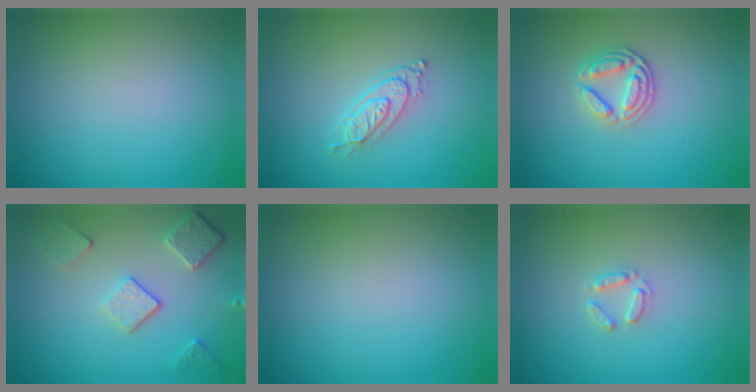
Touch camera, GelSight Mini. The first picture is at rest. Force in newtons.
{"total": 2.7, "press": 2.1, "slide": 1.7}
{"total": 2.6, "press": 2.5, "slide": 0.7}
{"total": 3.6, "press": 2.9, "slide": 2.2}
{"total": 0.0}
{"total": 1.5, "press": 1.4, "slide": 0.2}